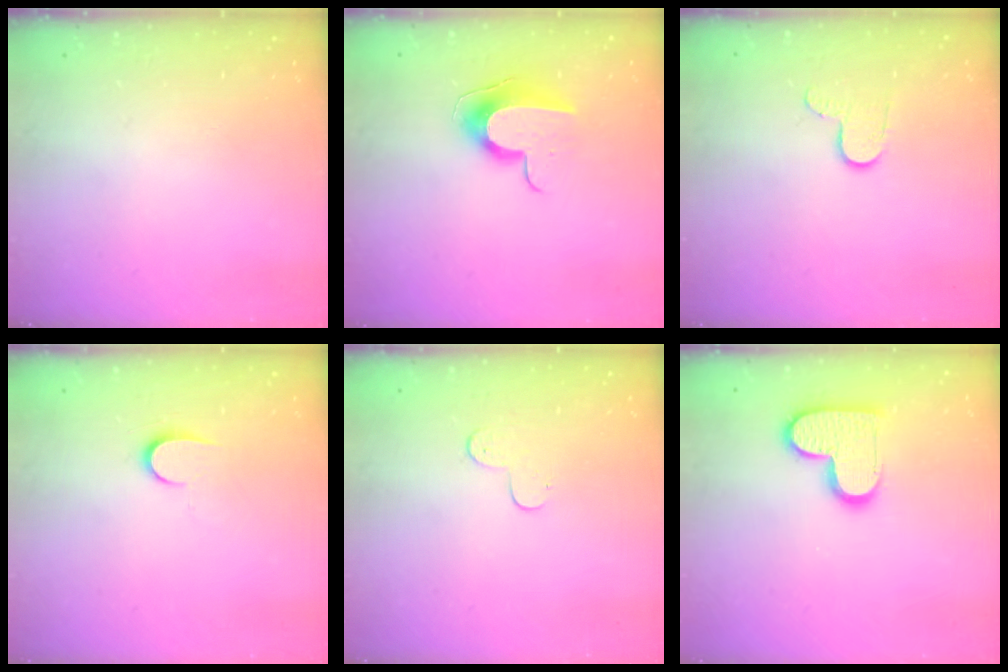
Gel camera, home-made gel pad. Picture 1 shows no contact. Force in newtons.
{"total": 9.5, "press": 9.5, "slide": 0.4}
{"total": 6.9, "press": 6.9, "slide": 0.7}
{"total": 6.9, "press": 6.9, "slide": 0.8}
{"total": 3.9, "press": 3.8, "slide": 0.3}
{"total": 13.5, "press": 13.5, "slide": 0.8}